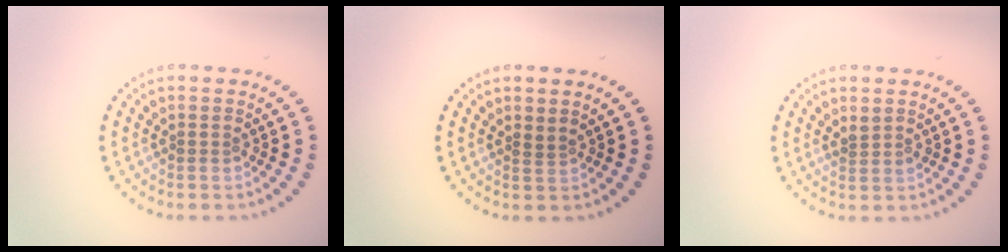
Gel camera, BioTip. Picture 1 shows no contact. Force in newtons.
{"total": 0.7, "press": 0.3, "slide": 0.6}
{"total": 1.1, "press": 0.8, "slide": 0.7}